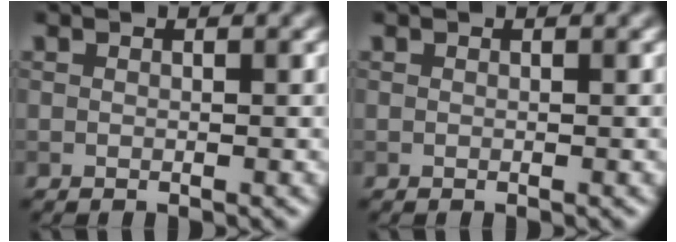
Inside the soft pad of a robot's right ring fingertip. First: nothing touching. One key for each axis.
{"total": 0.0}